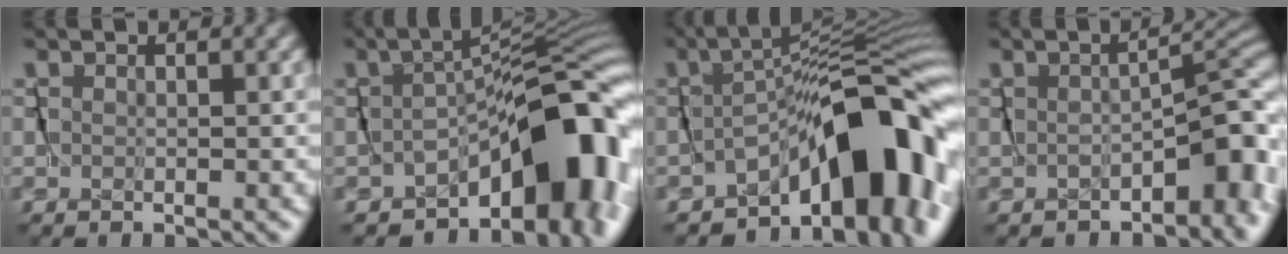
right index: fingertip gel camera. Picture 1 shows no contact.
{"total": 10.5, "force": [-5.2, 4.7, 7.8], "torque": [-0.092, -0.006, -0.073]}
{"total": 11.0, "force": [-5.6, 4.1, 8.6], "torque": [-0.099, 0.009, -0.088]}
{"total": 4.8, "force": [-3.1, 1.9, 3.1], "torque": [-0.023, 0.006, -0.052]}